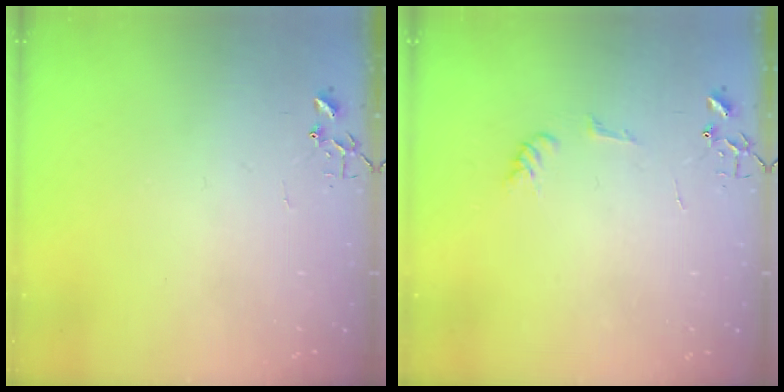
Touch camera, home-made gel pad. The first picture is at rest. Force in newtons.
{"total": 5.9, "press": 5.9, "slide": 0.6}